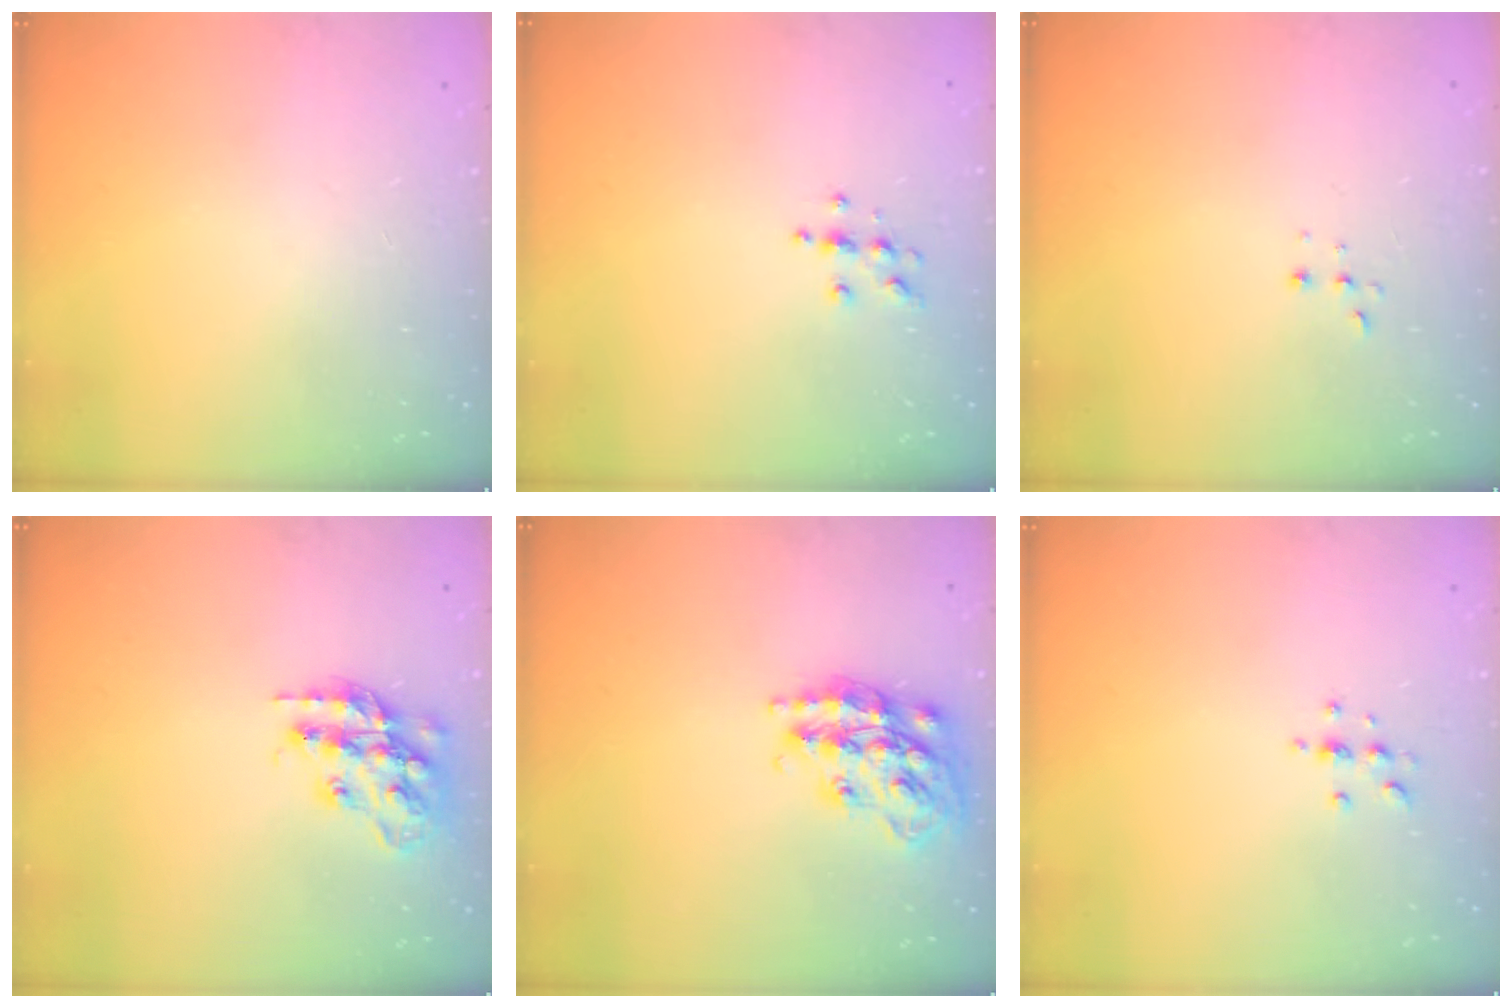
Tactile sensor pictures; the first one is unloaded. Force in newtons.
{"total": 3.9, "press": 3.9, "slide": 0.6}
{"total": 2.2, "press": 2.2, "slide": 0.5}
{"total": 16.5, "press": 16.5, "slide": 1.0}
{"total": 18.0, "press": 17.9, "slide": 1.1}
{"total": 2.9, "press": 2.9, "slide": 0.4}